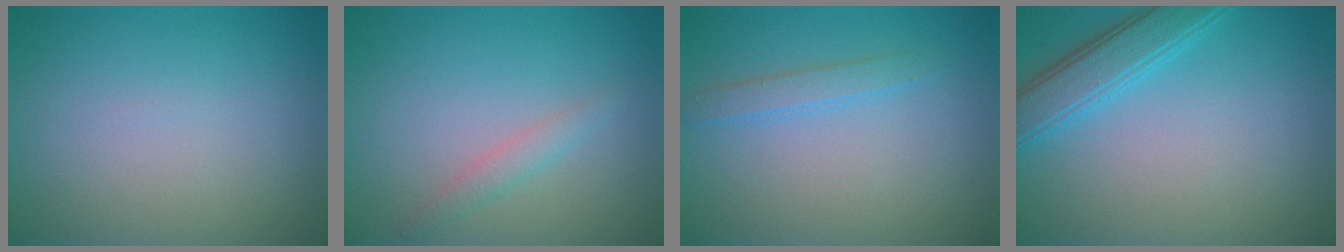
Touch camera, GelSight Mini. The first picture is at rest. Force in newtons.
{"total": 1.3, "press": 1.3, "slide": 0.1}
{"total": 1.6, "press": 1.6, "slide": 0.1}
{"total": 3.8, "press": 3.8, "slide": 0.1}